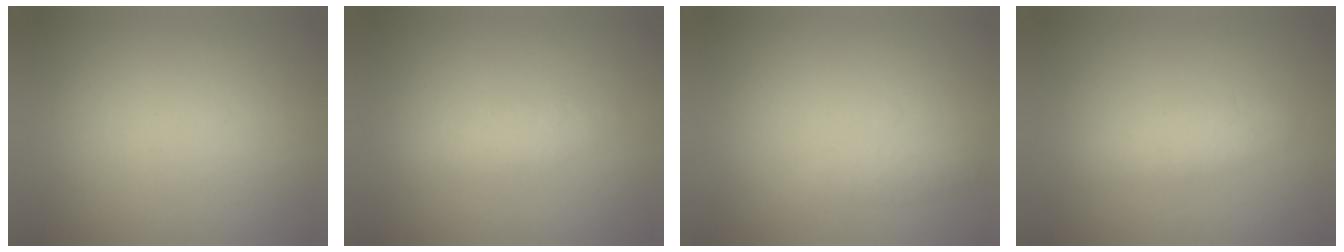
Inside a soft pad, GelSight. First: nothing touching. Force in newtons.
{"total": 1.9}
{"total": 1.3}
{"total": 2.3}